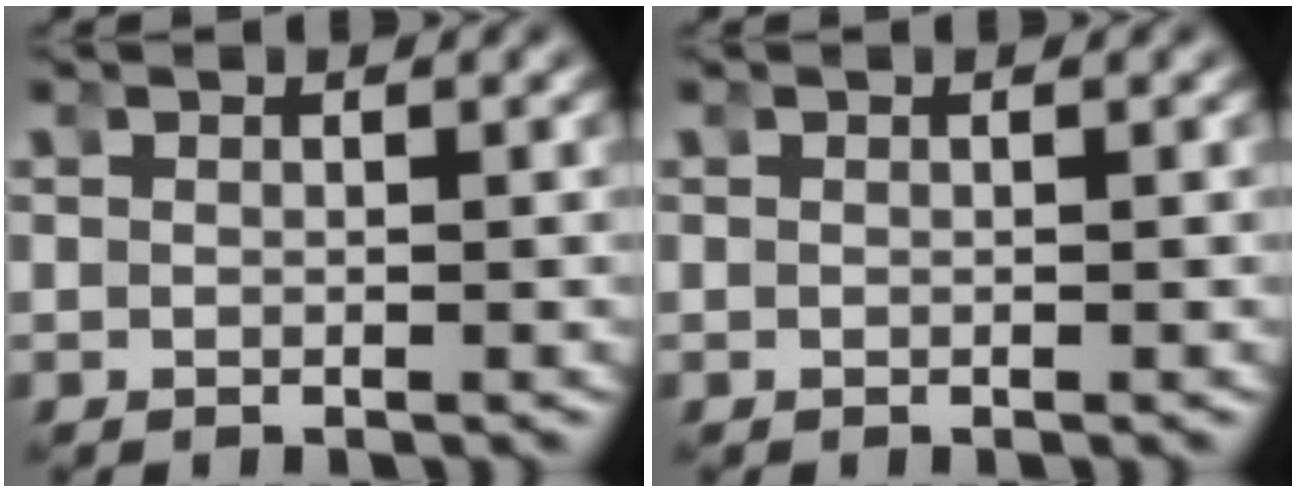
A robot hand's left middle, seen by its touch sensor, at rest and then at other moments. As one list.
[{"total": 0.0}]